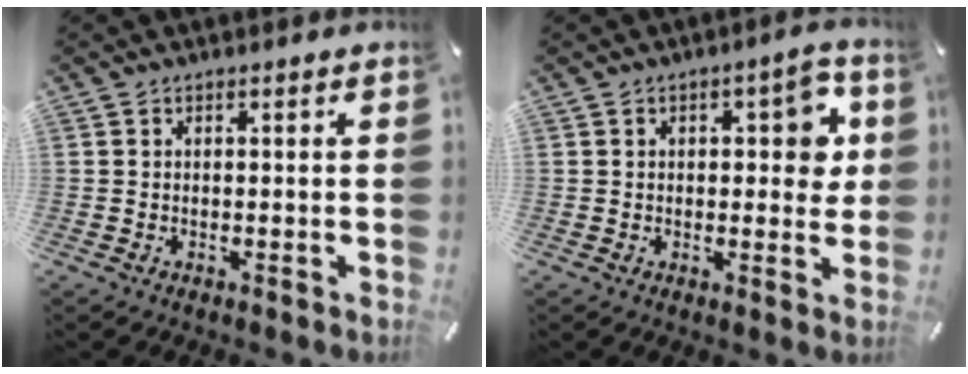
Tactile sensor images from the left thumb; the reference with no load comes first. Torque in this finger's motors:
{"motor_torque": [0.09, -0.02, 0.37, 0.24, 0.03]}